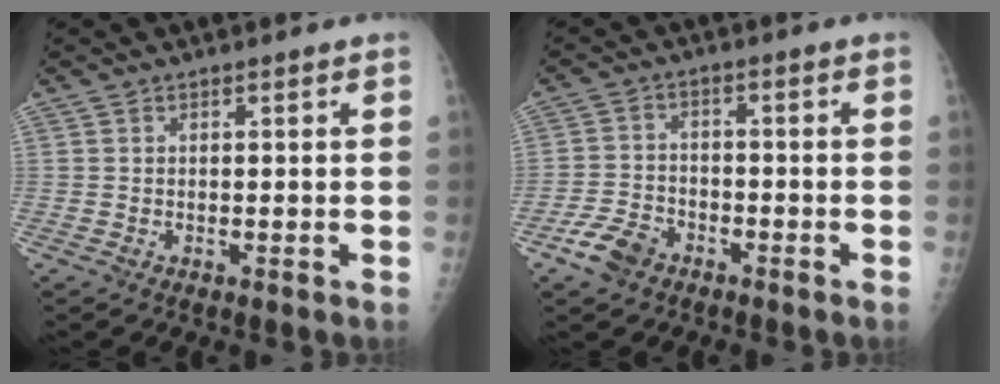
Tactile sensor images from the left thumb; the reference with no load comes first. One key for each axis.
{"total": 6.2, "fx": -4.0, "fy": 3.8, "fz": 2.8, "tx": -0.049, "ty": 0.020, "tz": -0.073}